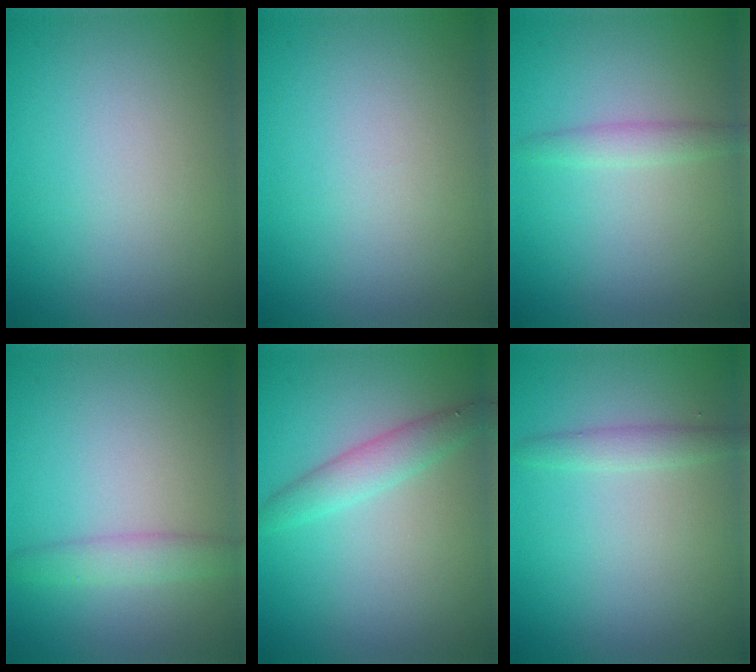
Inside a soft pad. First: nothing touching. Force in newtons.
{"total": 0.0}
{"total": 1.4, "press": 1.4, "slide": 0.0}
{"total": 2.2, "press": 2.2, "slide": 0.1}
{"total": 2.4, "press": 2.4, "slide": 0.1}
{"total": 1.5, "press": 1.5, "slide": 0.1}